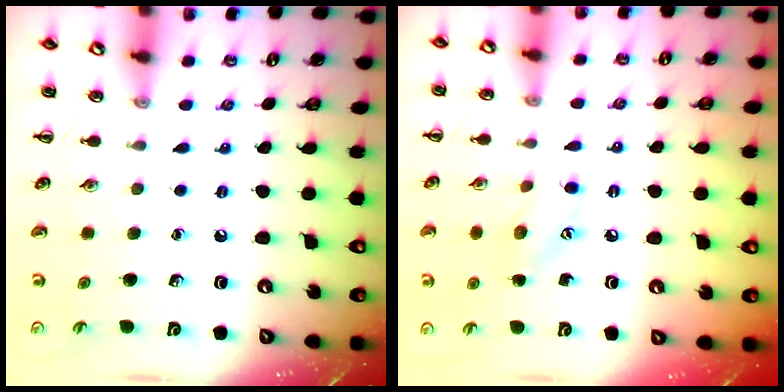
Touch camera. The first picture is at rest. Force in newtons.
{"total": 6.7, "press": 6.7, "slide": 0.7}